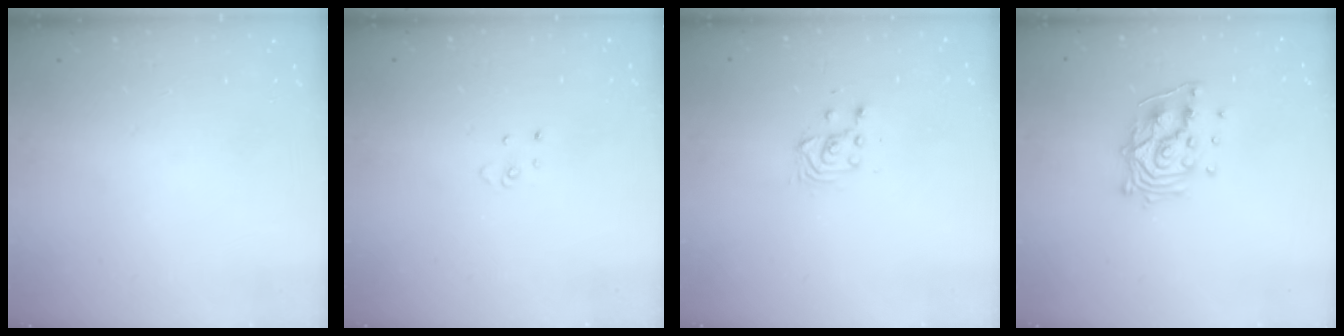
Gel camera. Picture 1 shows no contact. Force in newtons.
{"total": 2.9, "press": 2.9, "slide": 0.2}
{"total": 3.1, "press": 3.1, "slide": 0.3}
{"total": 11.7, "press": 11.6, "slide": 1.3}